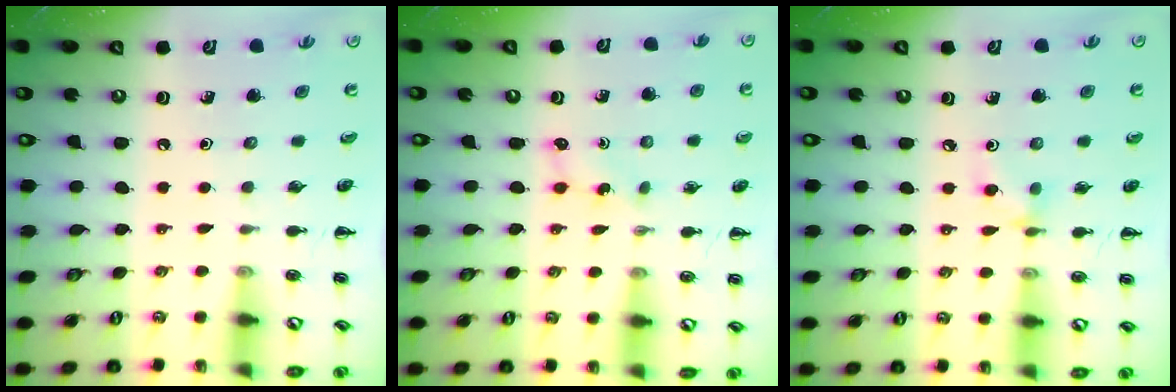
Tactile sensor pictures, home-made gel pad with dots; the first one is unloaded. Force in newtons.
{"total": 2.8, "press": 2.6, "slide": 1.0}
{"total": 4.4, "press": 4.3, "slide": 0.7}